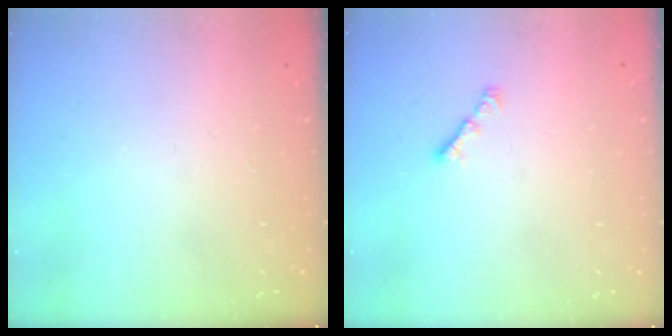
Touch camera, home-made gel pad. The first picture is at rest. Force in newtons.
{"total": 1.9, "press": 1.8, "slide": 0.6}